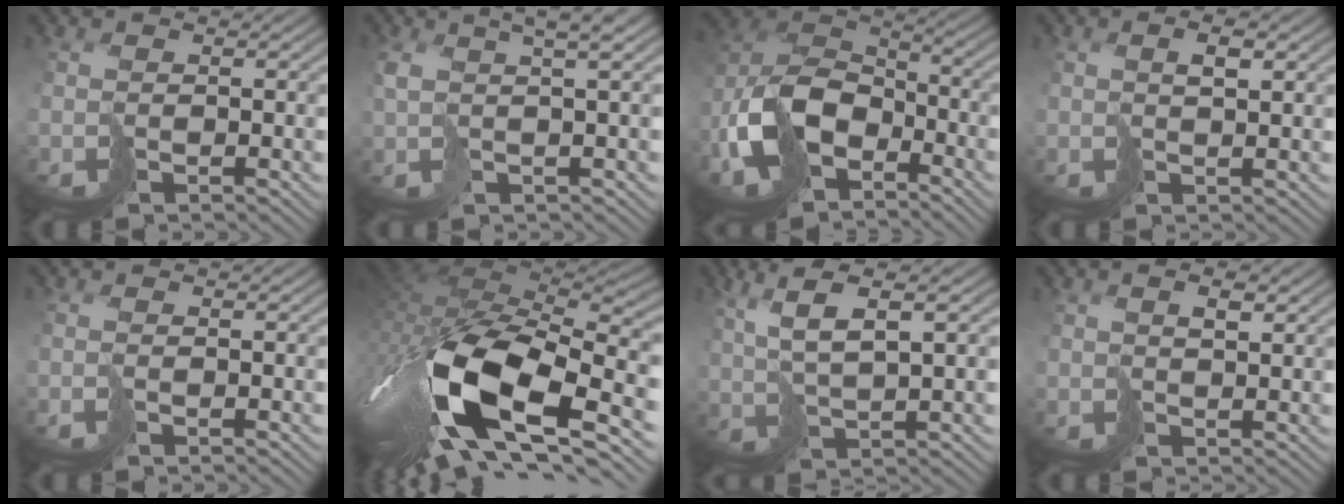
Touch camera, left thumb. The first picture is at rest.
{"total": 5.3, "force": [2.3, 1.3, 4.7], "torque": [-0.076, 0.013, 0.037]}
{"total": 12.7, "force": [-5.9, 8.0, 7.9], "torque": [-0.194, -0.020, -0.127]}
{"total": 2.4, "force": [1.2, 0.5, 2.0], "torque": [-0.035, 0.006, 0.025]}
{"total": 1.0, "force": [-0.3, 0.3, 0.9], "torque": [-0.023, 0.000, -0.010]}
{"total": 18.7, "force": [-5.0, 9.0, 15.6], "torque": [-0.345, -0.029, -0.081]}
{"total": 7.3, "force": [3.9, 1.7, 5.9], "torque": [-0.123, 0.020, 0.081]}
{"total": 2.2, "force": [1.5, 0.5, 1.5], "torque": [-0.025, 0.004, 0.031]}